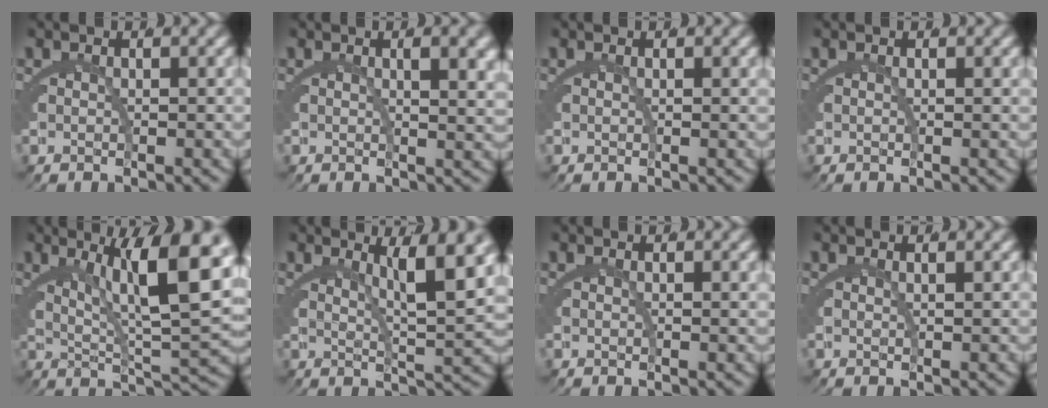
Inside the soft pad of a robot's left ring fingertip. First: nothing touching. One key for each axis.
{"total": 1.9, "fx": 0.9, "fy": -0.2, "fz": 1.6, "tx": -0.021, "ty": -0.002, "tz": 0.016}
{"total": 0.0}
{"total": 0.0}
{"total": 9.9, "fx": 3.4, "fy": 2.2, "fz": 9.1, "tx": -0.118, "ty": 0.008, "tz": 0.056}
{"total": 5.2, "fx": 2.4, "fy": 0.2, "fz": 4.6, "tx": -0.062, "ty": -0.004, "tz": 0.044}
{"total": 0.0}
{"total": 0.8, "fx": 0.6, "fy": -0.2, "fz": 0.5, "tx": -0.009, "ty": 0.001, "tz": 0.013}